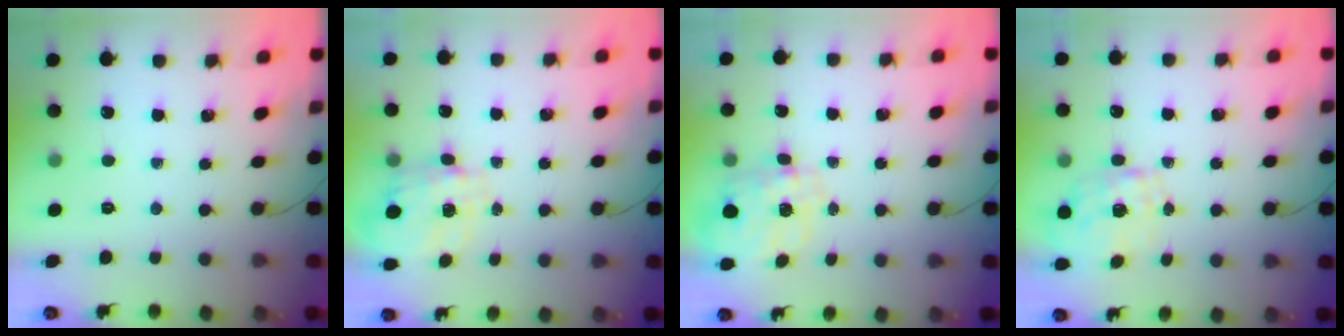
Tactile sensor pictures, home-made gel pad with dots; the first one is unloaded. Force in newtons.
{"total": 3.5, "press": 3.3, "slide": 1.0}
{"total": 8.7, "press": 8.5, "slide": 2.0}
{"total": 1.7, "press": 1.5, "slide": 0.7}